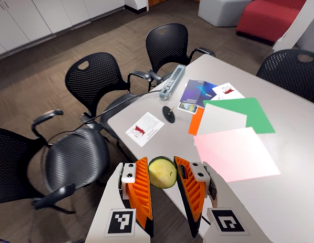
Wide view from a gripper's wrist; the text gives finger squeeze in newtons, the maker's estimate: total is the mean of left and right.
{"total": 6.3, "left": 5.9, "right": 6.6}